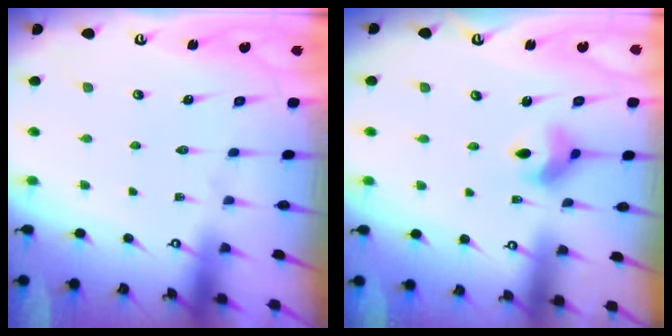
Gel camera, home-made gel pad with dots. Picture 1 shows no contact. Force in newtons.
{"total": 7.7, "press": 7.7, "slide": 1.0}